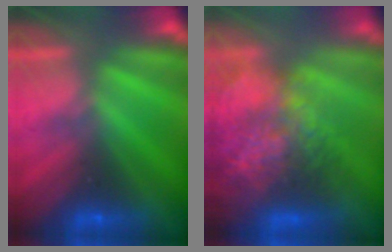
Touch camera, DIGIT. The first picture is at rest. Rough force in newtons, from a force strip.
{"total": 7.3}